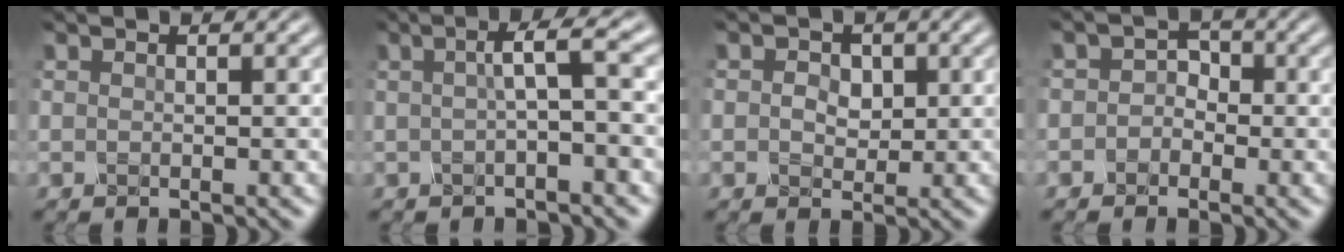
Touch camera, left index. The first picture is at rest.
{"total": 3.2, "force": [-0.1, 0.4, 3.1], "torque": [-0.052, 0.014, -0.008]}
{"total": 2.3, "force": [0.2, 1.9, 1.3], "torque": [-0.025, 0.003, -0.008]}
{"total": 1.8, "force": [-0.9, 1.5, 0.5], "torque": [0.005, 0.004, -0.025]}